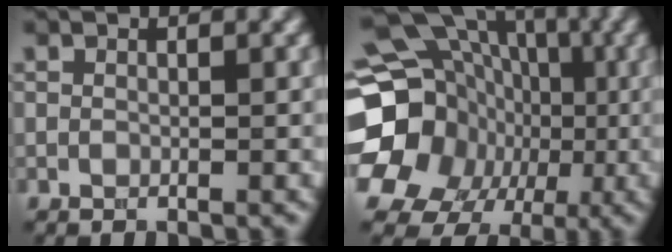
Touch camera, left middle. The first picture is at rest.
{"total": 22.4, "force": [-3.7, 19.6, 10.2], "torque": [-0.183, 0.008, -0.100]}